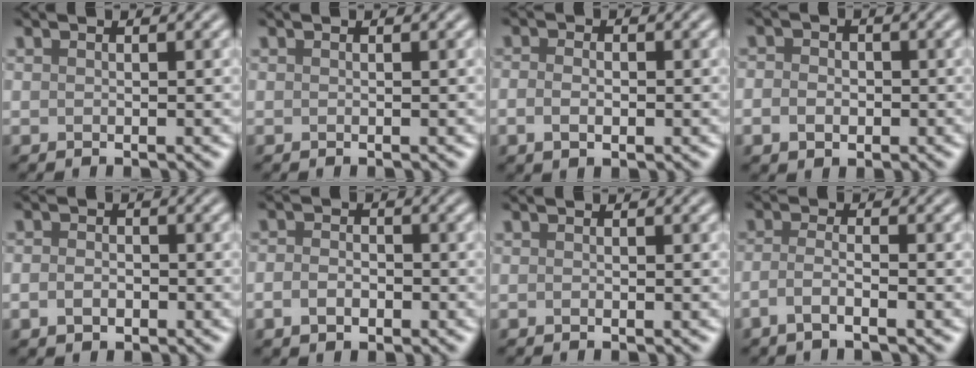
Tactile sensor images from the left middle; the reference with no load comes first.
{"total": 0.0}
{"total": 2.1, "force": [-0.4, 1.3, 1.6], "torque": [-0.028, -0.004, -0.009]}
{"total": 2.4, "force": [-0.5, 2.0, 1.3], "torque": [-0.011, -0.001, -0.016]}
{"total": 1.8, "force": [-0.7, 1.3, 1.1], "torque": [-0.020, -0.001, -0.018]}
{"total": 2.2, "force": [-0.9, 1.5, 1.3], "torque": [-0.024, 0.000, -0.021]}
{"total": 0.0}
{"total": 2.2, "force": [-1.3, 0.5, 1.7], "torque": [-0.032, 0.001, -0.036]}